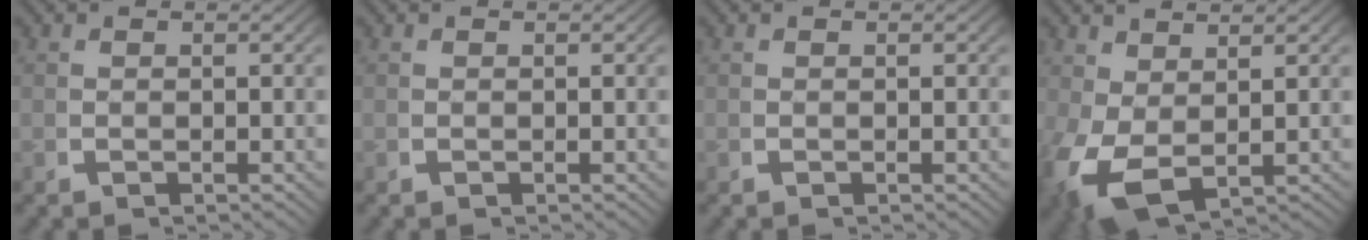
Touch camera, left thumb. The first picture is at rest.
{"total": 0.0}
{"total": 0.0}
{"total": 5.8, "force": [-0.6, 3.5, 4.5], "torque": [-0.103, -0.029, 0.014]}